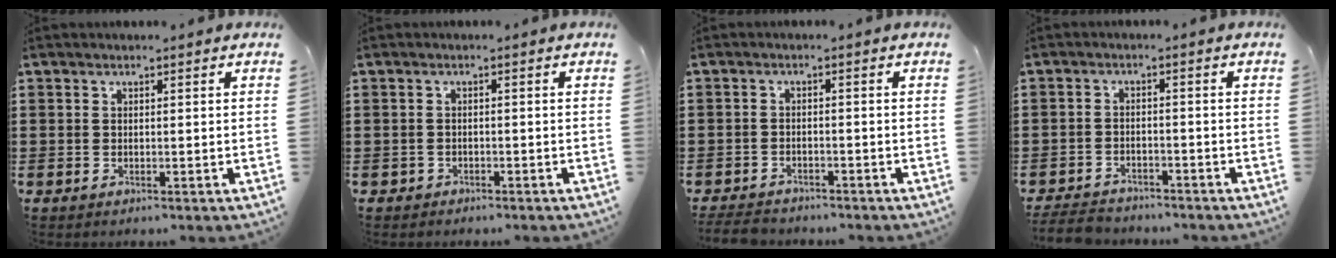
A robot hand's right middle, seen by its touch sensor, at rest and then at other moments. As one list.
[{"total": 0.9, "force": [-0.7, 0.4, -0.2], "torque": [0.001, 0.003, -0.018]}, {"total": 3.2, "force": [-3.1, 0.7, 0.4], "torque": [-0.016, 0.000, -0.068]}, {"total": 4.0, "force": [-3.8, 0.9, 0.4], "torque": [-0.015, 0.002, -0.082]}]